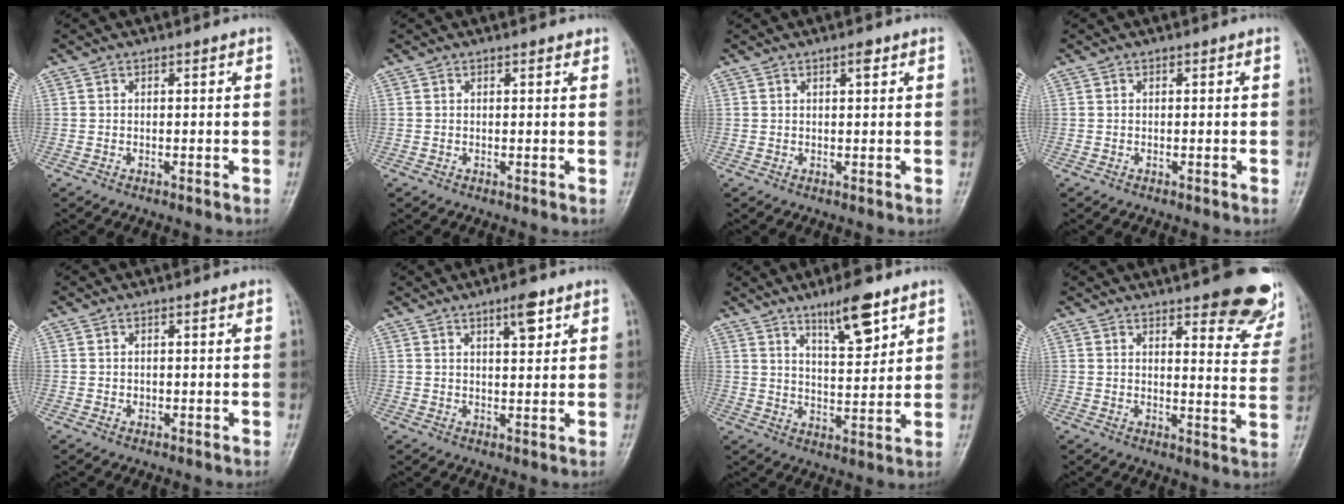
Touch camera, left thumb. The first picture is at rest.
{"total": 1.2, "force": [0.8, 0.3, 0.7], "torque": [-0.010, -0.003, 0.010]}
{"total": 1.6, "force": [0.9, 0.5, 1.2], "torque": [-0.015, -0.003, 0.013]}
{"total": 0.0}
{"total": 0.8, "force": [0.1, 0.6, 0.5], "torque": [-0.002, 0.000, 0.003]}
{"total": 4.5, "force": [2.7, 1.4, 3.3], "torque": [-0.042, -0.016, 0.041]}
{"total": 9.3, "force": [6.0, 2.5, 6.6], "torque": [-0.094, -0.041, 0.102]}
{"total": 16.6, "force": [12.0, 5.0, 10.3], "torque": [-0.087, -0.069, 0.136]}